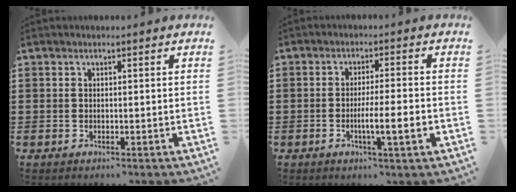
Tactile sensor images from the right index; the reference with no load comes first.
{"total": 5.7, "force": [-1.7, 0.3, 5.4], "torque": [-0.089, -0.008, -0.029]}